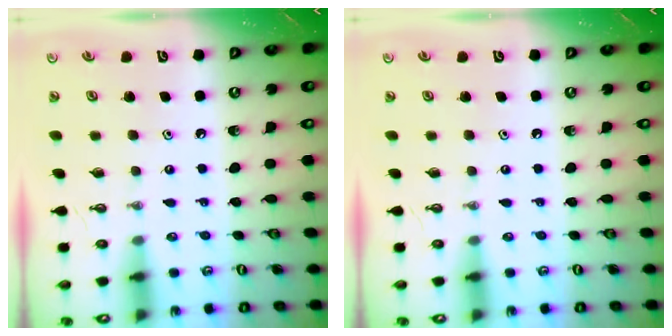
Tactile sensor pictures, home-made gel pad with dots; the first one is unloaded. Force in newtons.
{"total": 0.0}